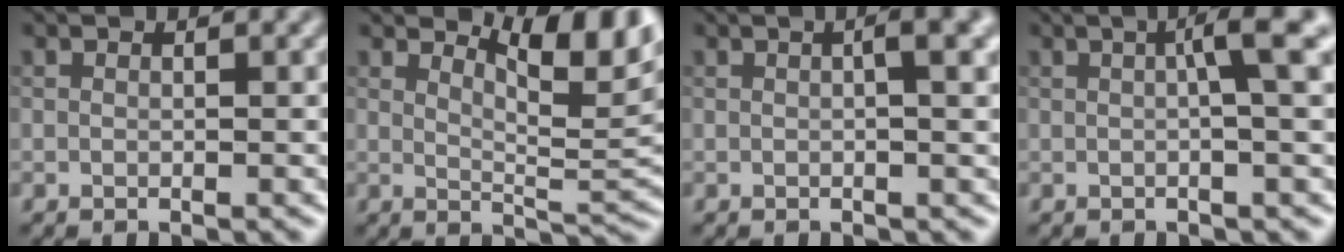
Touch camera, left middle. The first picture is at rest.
{"total": 6.7, "force": [4.0, 1.9, 5.0], "torque": [-0.072, -0.005, 0.066]}
{"total": 3.5, "force": [0.8, 1.0, 3.3], "torque": [-0.040, 0.011, 0.003]}
{"total": 4.4, "force": [0.8, 0.6, 4.3], "torque": [-0.059, 0.016, 0.009]}